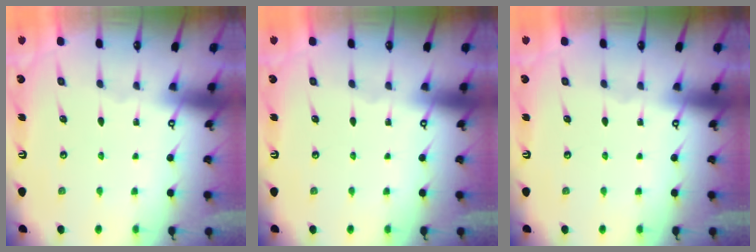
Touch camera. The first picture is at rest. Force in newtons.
{"total": 0.0}
{"total": 0.0}